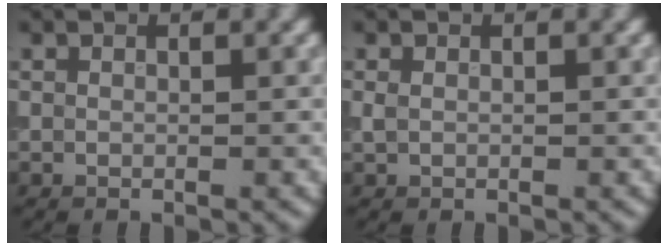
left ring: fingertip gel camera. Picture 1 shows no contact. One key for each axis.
{"total": 0.7, "fx": 0.1, "fy": 0.5, "fz": 0.5, "tx": -0.012, "ty": 0.000, "tz": 0.002}